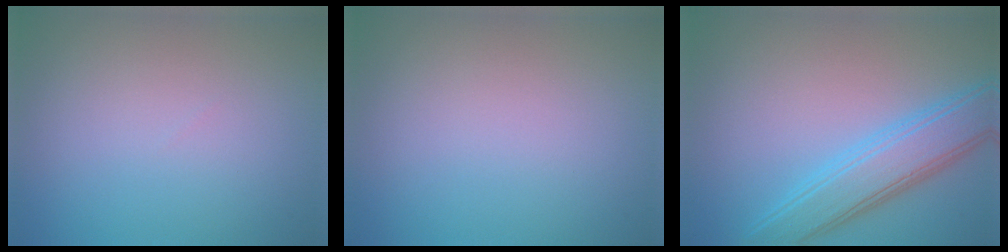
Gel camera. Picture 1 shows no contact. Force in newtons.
{"total": 0.0}
{"total": 5.4, "press": 5.4, "slide": 0.1}